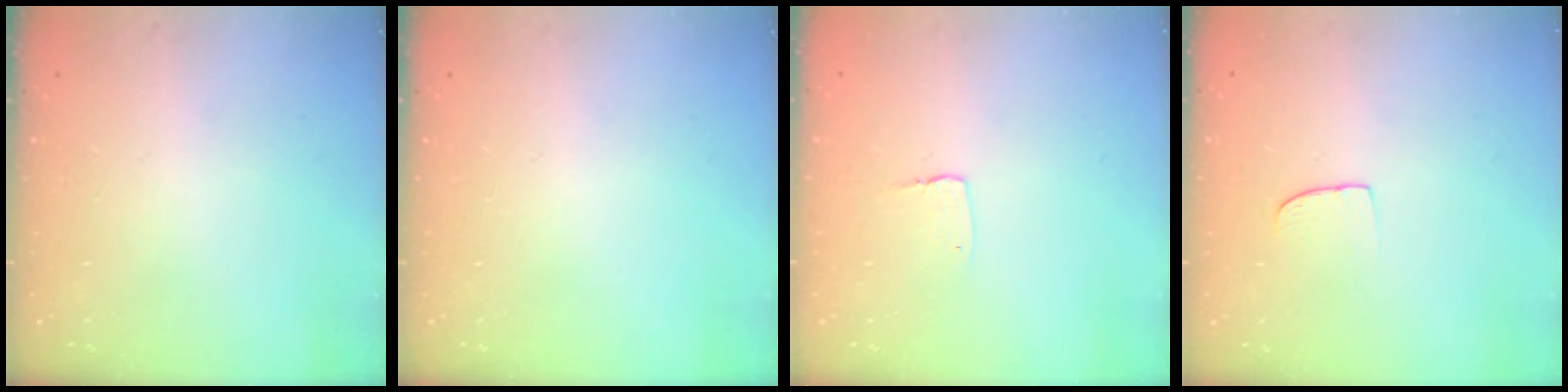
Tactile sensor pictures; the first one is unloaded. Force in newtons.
{"total": 0.0}
{"total": 2.9, "press": 2.9, "slide": 0.2}
{"total": 5.6, "press": 5.5, "slide": 0.5}